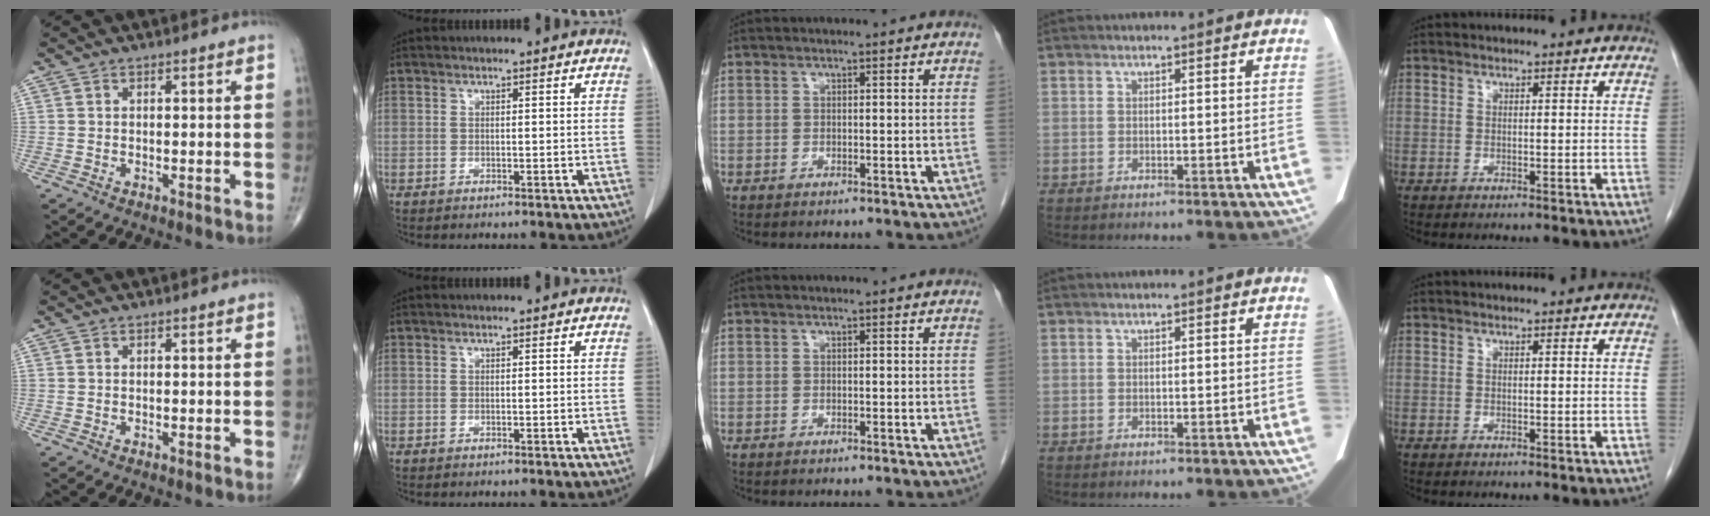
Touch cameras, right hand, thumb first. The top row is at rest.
{}